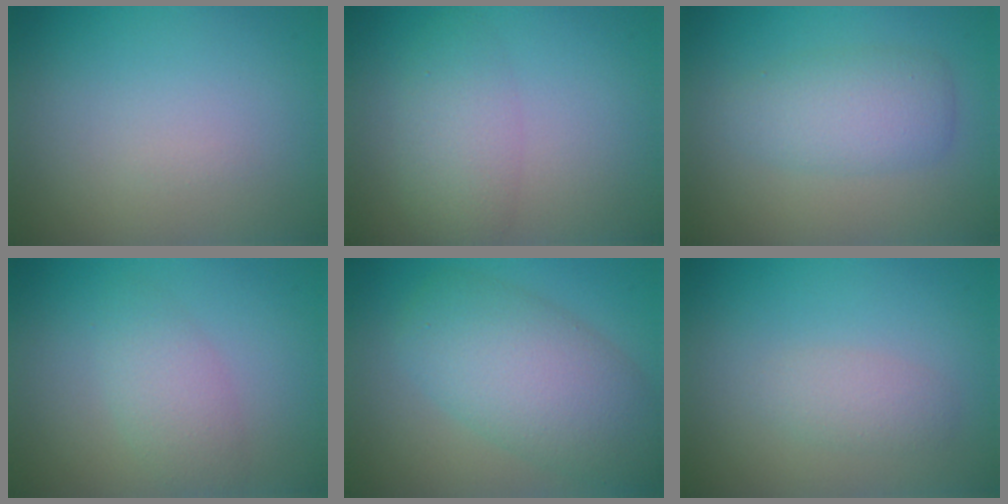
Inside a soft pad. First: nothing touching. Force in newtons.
{"total": 2.4, "press": 2.4, "slide": 0.2}
{"total": 3.7, "press": 3.7, "slide": 0.1}
{"total": 2.7, "press": 2.7, "slide": 0.1}
{"total": 7.2, "press": 7.2, "slide": 0.0}
{"total": 1.7, "press": 1.7, "slide": 0.2}